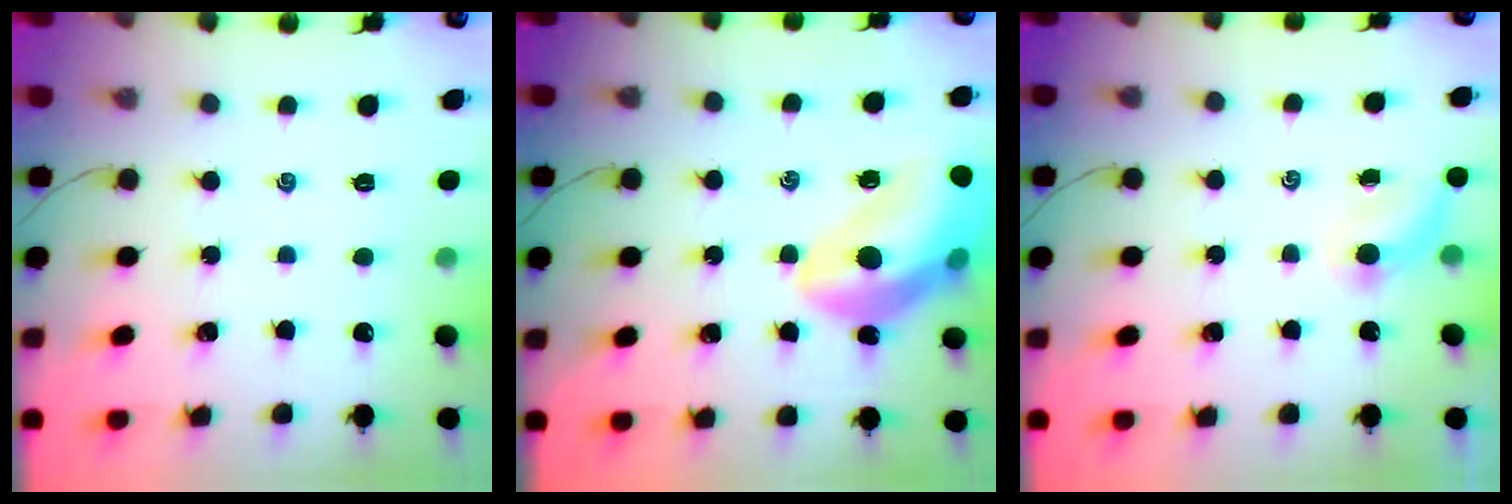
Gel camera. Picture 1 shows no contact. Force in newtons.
{"total": 17.1, "press": 16.8, "slide": 3.2}
{"total": 3.1, "press": 2.9, "slide": 1.1}